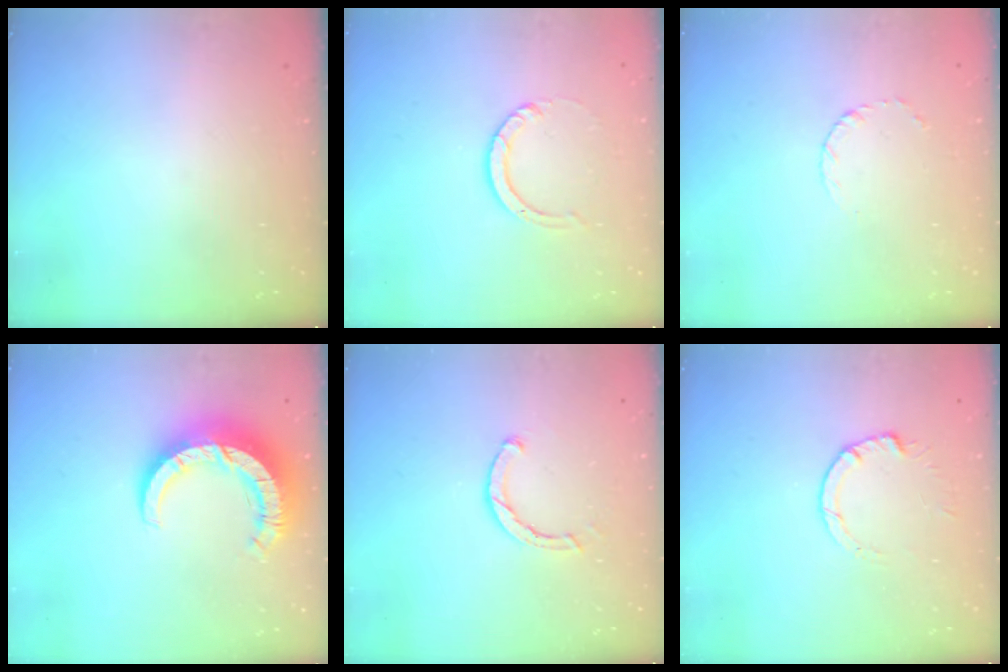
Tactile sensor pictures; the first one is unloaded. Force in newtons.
{"total": 3.6, "press": 3.6, "slide": 0.4}
{"total": 3.1, "press": 3.1, "slide": 0.3}
{"total": 11.6, "press": 11.5, "slide": 1.3}
{"total": 2.5, "press": 2.5, "slide": 0.1}
{"total": 3.5, "press": 3.5, "slide": 0.4}